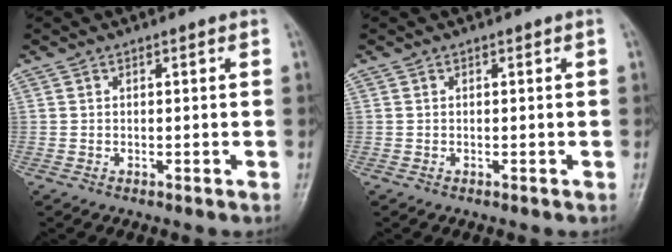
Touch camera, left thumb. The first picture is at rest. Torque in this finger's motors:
{"motor_torque": [2.59, 2.42, 0.00, -0.19, 0.03]}